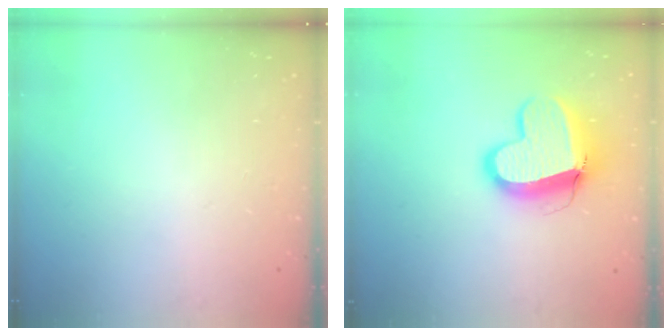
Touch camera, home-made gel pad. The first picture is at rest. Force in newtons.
{"total": 15.6, "press": 15.5, "slide": 1.5}